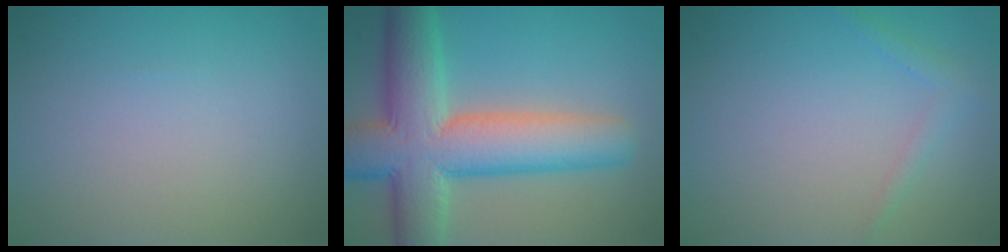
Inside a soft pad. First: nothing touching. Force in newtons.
{"total": 10.9, "press": 10.9, "slide": 0.8}
{"total": 1.2, "press": 1.2, "slide": 0.1}